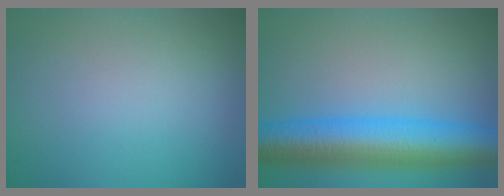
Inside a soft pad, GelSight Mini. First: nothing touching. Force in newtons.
{"total": 9.3, "press": 9.3, "slide": 0.1}